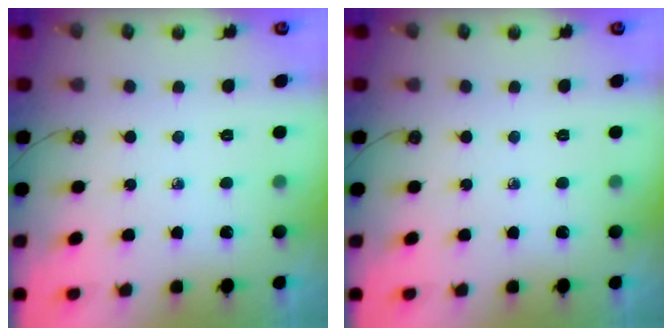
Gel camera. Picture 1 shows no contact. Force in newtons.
{"total": 0.0}